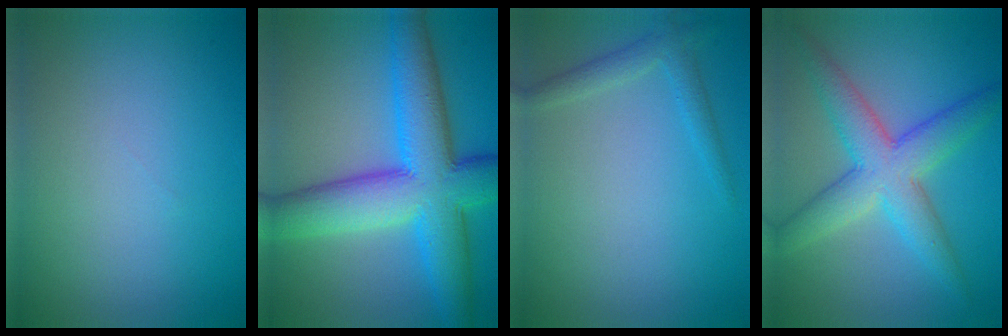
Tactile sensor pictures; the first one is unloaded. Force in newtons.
{"total": 11.1, "press": 11.1, "slide": 0.1}
{"total": 1.8, "press": 1.7, "slide": 0.1}
{"total": 6.1, "press": 6.0, "slide": 0.2}